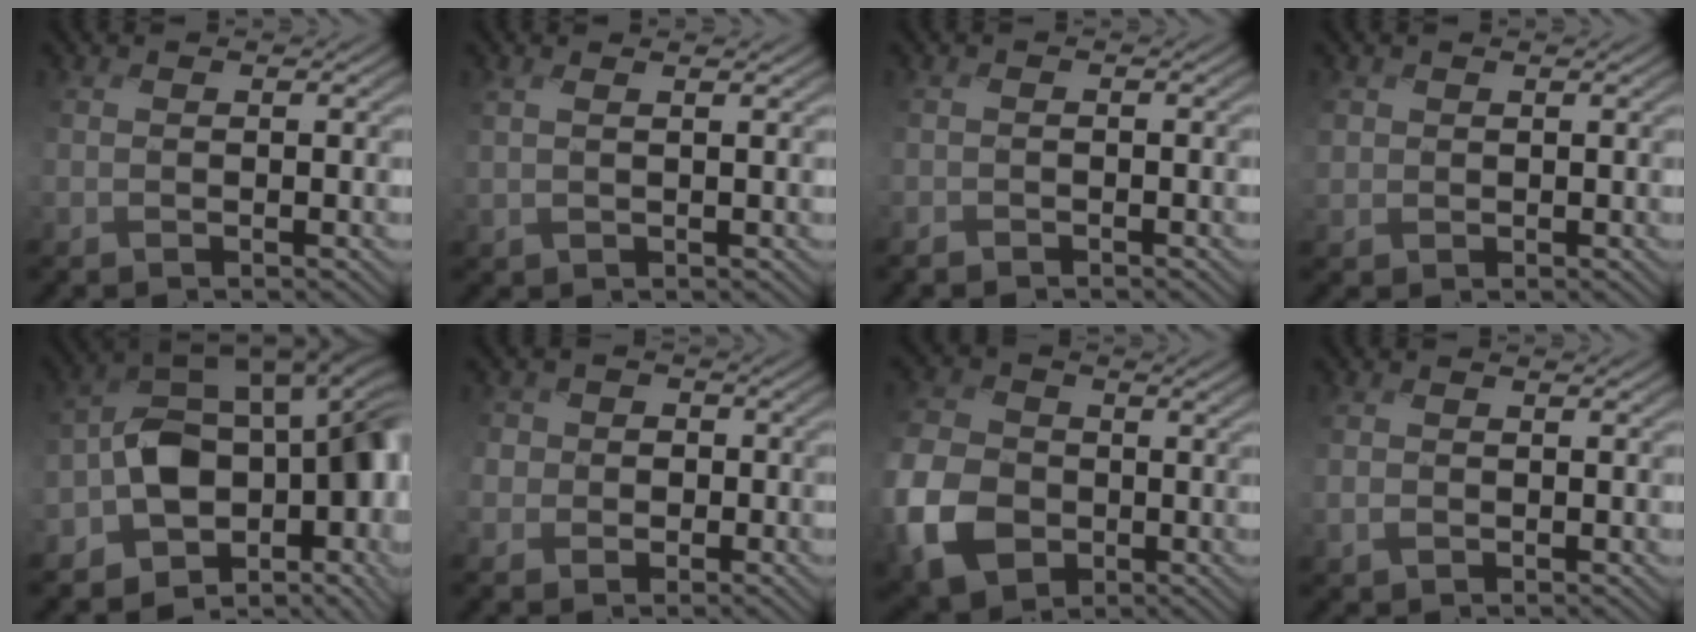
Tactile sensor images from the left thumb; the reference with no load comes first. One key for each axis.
{"total": 1.3, "fx": 0.8, "fy": 0.0, "fz": 1.1, "tx": -0.029, "ty": 0.004, "tz": 0.021}
{"total": 1.3, "fx": -1.1, "fy": 0.6, "fz": -0.3, "tx": 0.008, "ty": -0.005, "tz": -0.026}
{"total": 1.7, "fx": 0.3, "fy": 1.7, "fz": 0.0, "tx": -0.019, "ty": -0.003, "tz": 0.000}
{"total": 15.8, "fx": -3.3, "fy": 10.0, "fz": 11.8, "tx": -0.179, "ty": -0.029, "tz": -0.033}
{"total": 4.9, "fx": -0.9, "fy": 4.6, "fz": 1.3, "tx": -0.038, "ty": 0.010, "tz": -0.045}
{"total": 11.2, "fx": -3.8, "fy": 8.5, "fz": 6.2, "tx": -0.187, "ty": -0.024, "tz": -0.089}
{"total": 1.5, "fx": -0.5, "fy": 1.1, "fz": 0.9, "tx": -0.026, "ty": -0.001, "tz": -0.011}